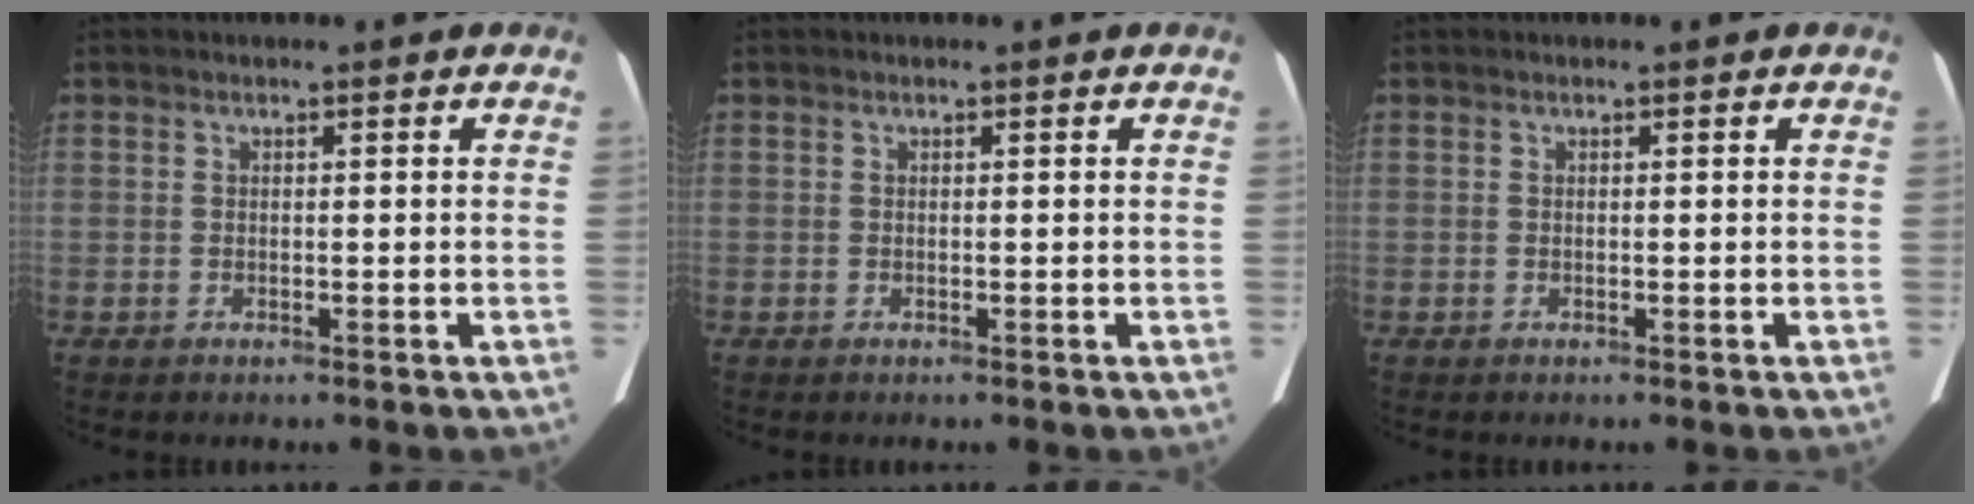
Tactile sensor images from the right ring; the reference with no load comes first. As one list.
[{"total": 0.0}, {"total": 0.0}]